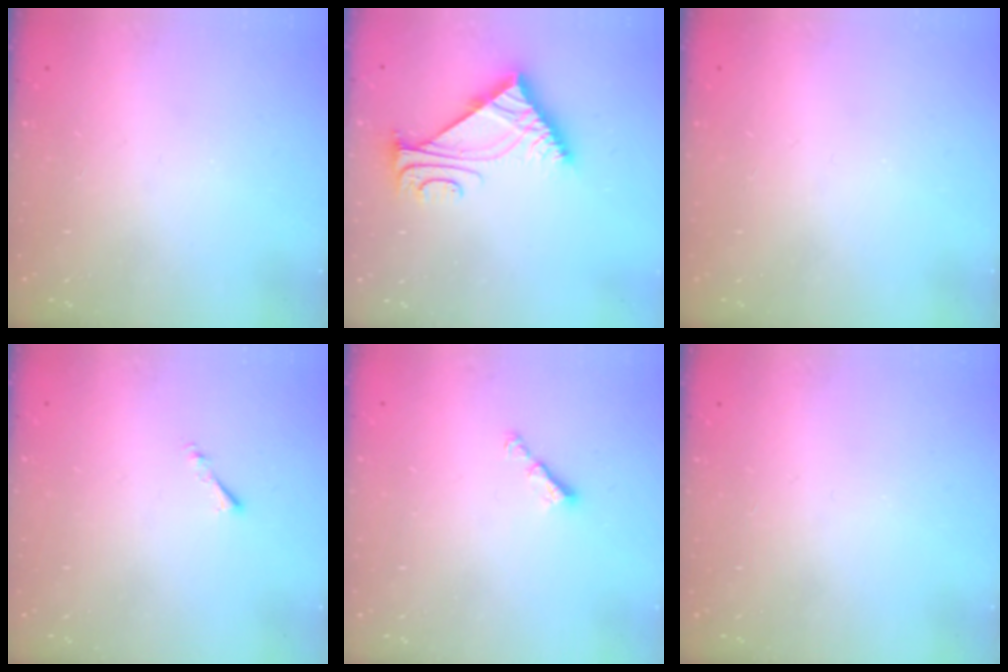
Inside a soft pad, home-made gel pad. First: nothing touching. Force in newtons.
{"total": 7.1, "press": 7.1, "slide": 0.2}
{"total": 0.0}
{"total": 0.8, "press": 0.7, "slide": 0.3}
{"total": 2.9, "press": 2.9, "slide": 0.3}
{"total": 0.0}